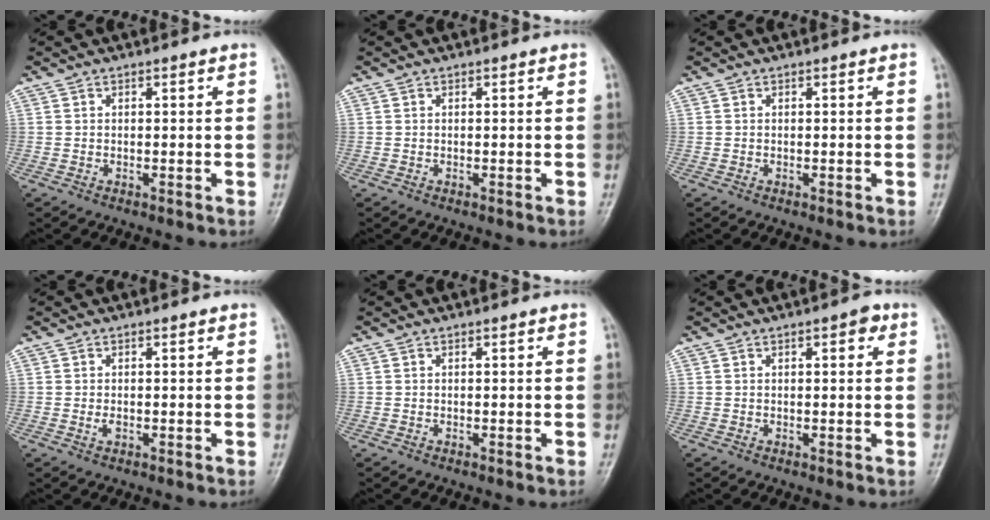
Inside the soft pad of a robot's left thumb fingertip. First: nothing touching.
{"total": 0.0}
{"total": 0.0}
{"total": 1.3, "force": [-0.1, 0.7, 1.1], "torque": [-0.018, -0.001, -0.001]}
{"total": 0.0}
{"total": 2.4, "force": [1.0, 1.0, 2.0], "torque": [-0.020, 0.001, 0.010]}